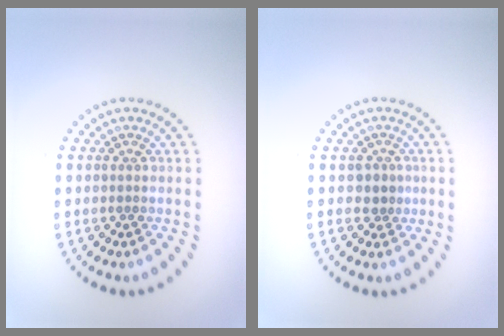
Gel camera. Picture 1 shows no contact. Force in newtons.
{"total": 1.1, "press": 0.9, "slide": 0.7}